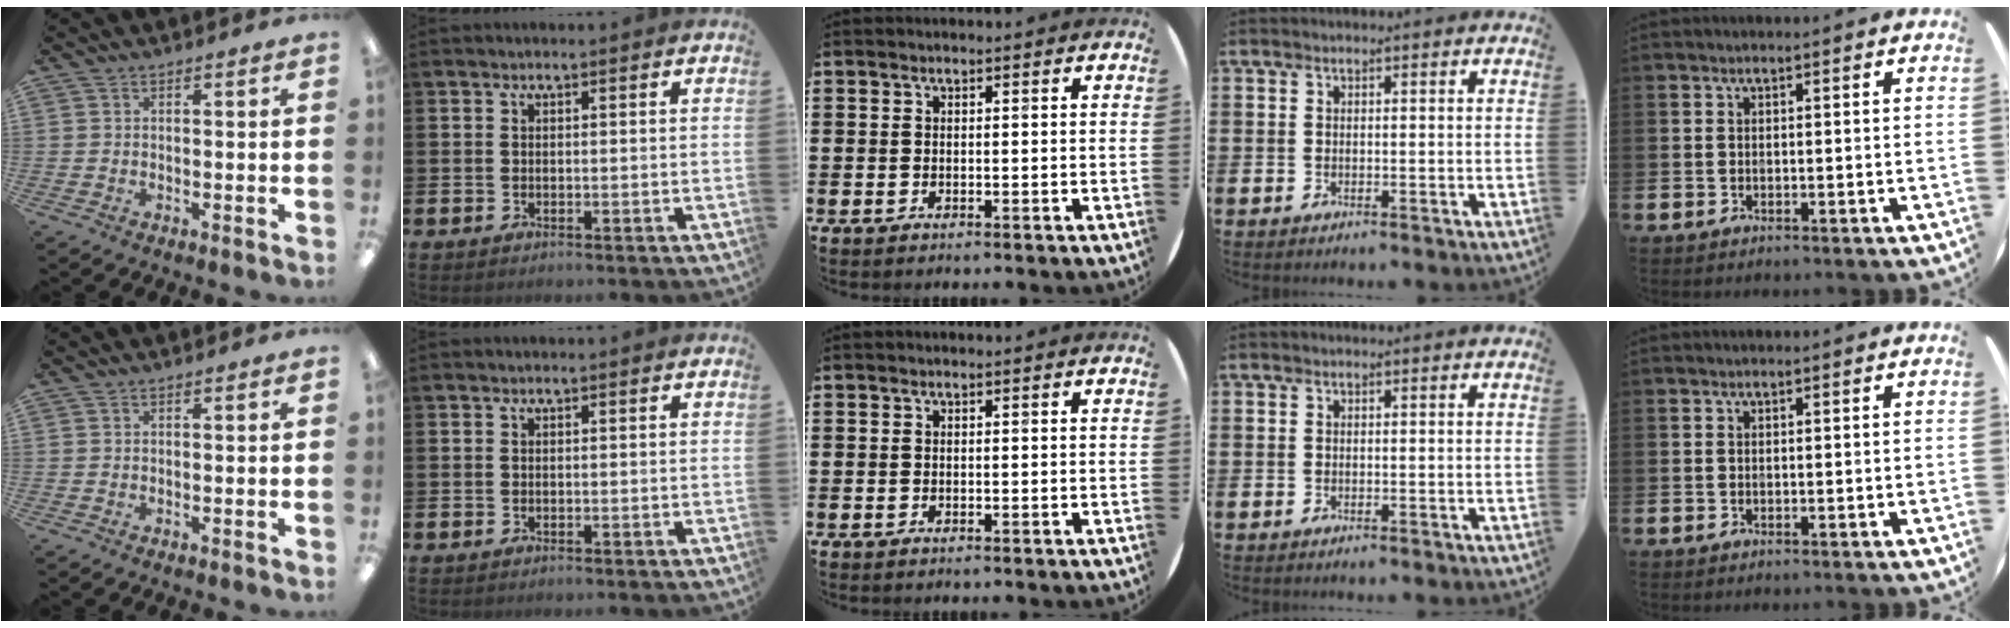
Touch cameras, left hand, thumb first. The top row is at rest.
{}